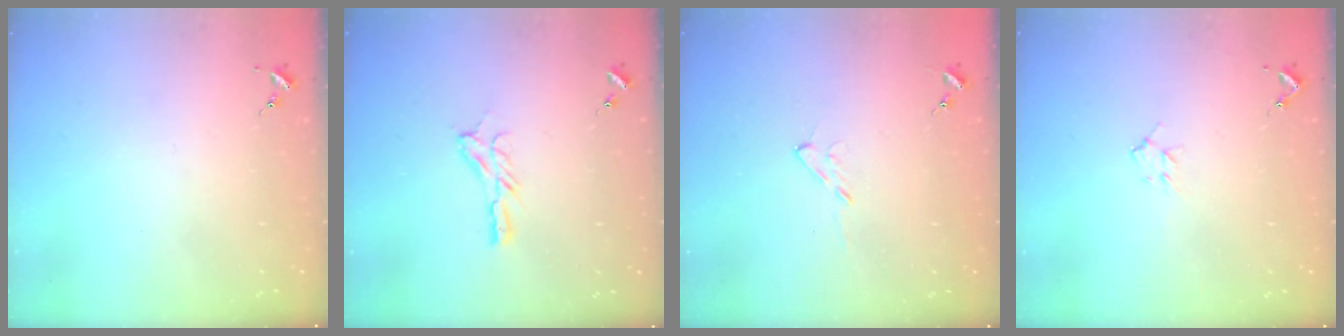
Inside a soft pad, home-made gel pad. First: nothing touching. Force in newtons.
{"total": 7.7, "press": 7.7, "slide": 0.2}
{"total": 4.0, "press": 4.0, "slide": 0.5}
{"total": 5.6, "press": 5.5, "slide": 1.0}